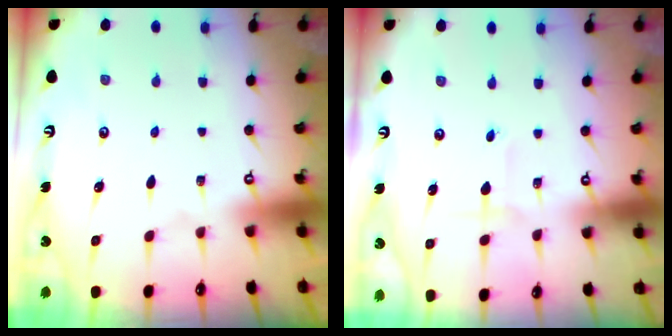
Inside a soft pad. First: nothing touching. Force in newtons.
{"total": 2.9, "press": 2.9, "slide": 0.3}